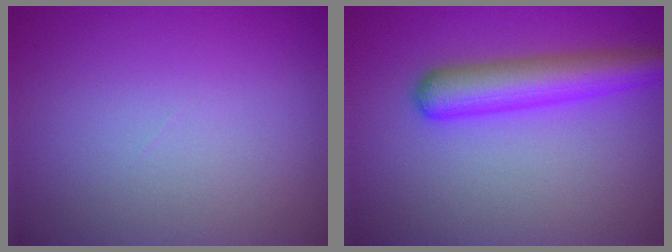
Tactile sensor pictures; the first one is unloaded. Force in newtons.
{"total": 4.9, "press": 4.9, "slide": 0.1}